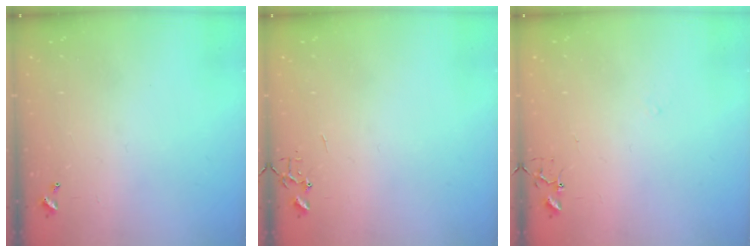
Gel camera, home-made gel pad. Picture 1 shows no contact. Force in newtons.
{"total": 0.0}
{"total": 5.7, "press": 5.6, "slide": 0.7}